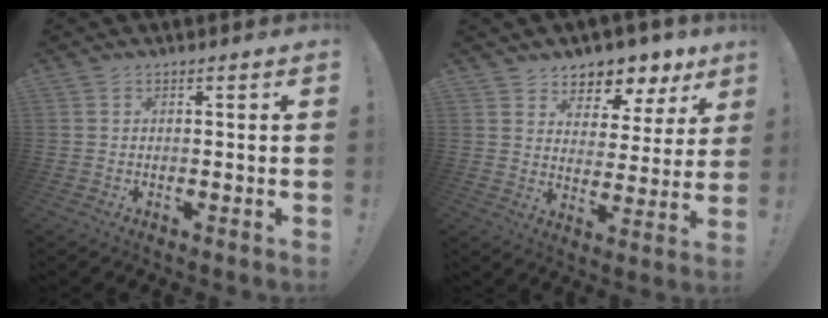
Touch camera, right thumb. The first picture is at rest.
{"total": 7.1, "force": [5.4, 4.4, 1.4], "torque": [-0.014, -0.053, 0.100]}